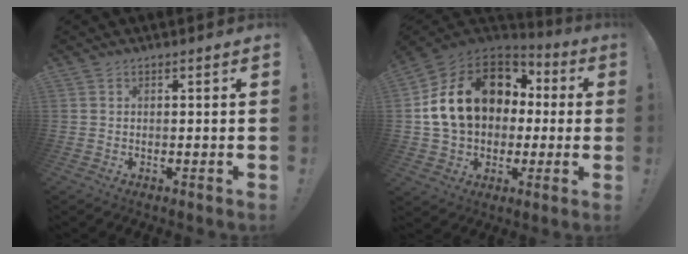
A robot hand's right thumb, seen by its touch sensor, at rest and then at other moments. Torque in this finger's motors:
{"motor_torque": [2.27, 2.73, 0.95, -0.53, 0.72]}